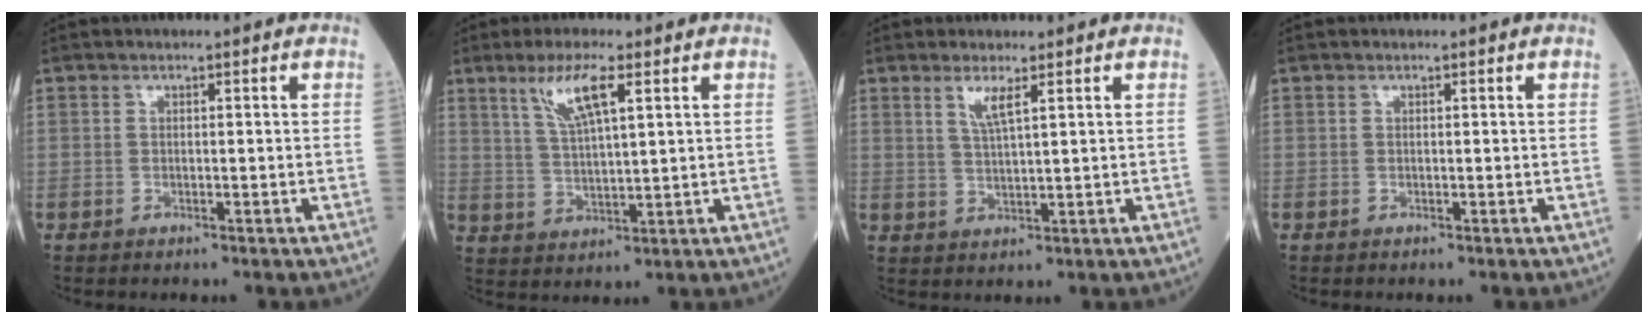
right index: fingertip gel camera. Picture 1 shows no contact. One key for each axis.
{"total": 7.2, "fx": 3.8, "fy": 0.8, "fz": 6.0, "tx": -0.124, "ty": 0.001, "tz": 0.077}
{"total": 3.1, "fx": 1.8, "fy": -0.1, "fz": 2.5, "tx": -0.056, "ty": -0.005, "tz": 0.039}
{"total": 0.0}